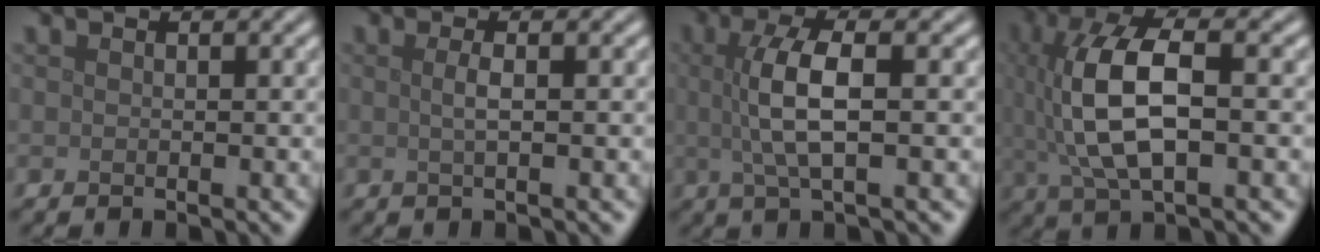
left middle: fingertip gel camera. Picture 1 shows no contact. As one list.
[{"total": 1.4, "force": [0.1, 0.4, 1.4], "torque": [-0.025, 0.004, -0.001]}, {"total": 4.8, "force": [0.4, 1.3, 4.6], "torque": [-0.096, 0.005, 0.008]}, {"total": 8.5, "force": [0.3, 3.6, 7.7], "torque": [-0.165, 0.008, 0.006]}]